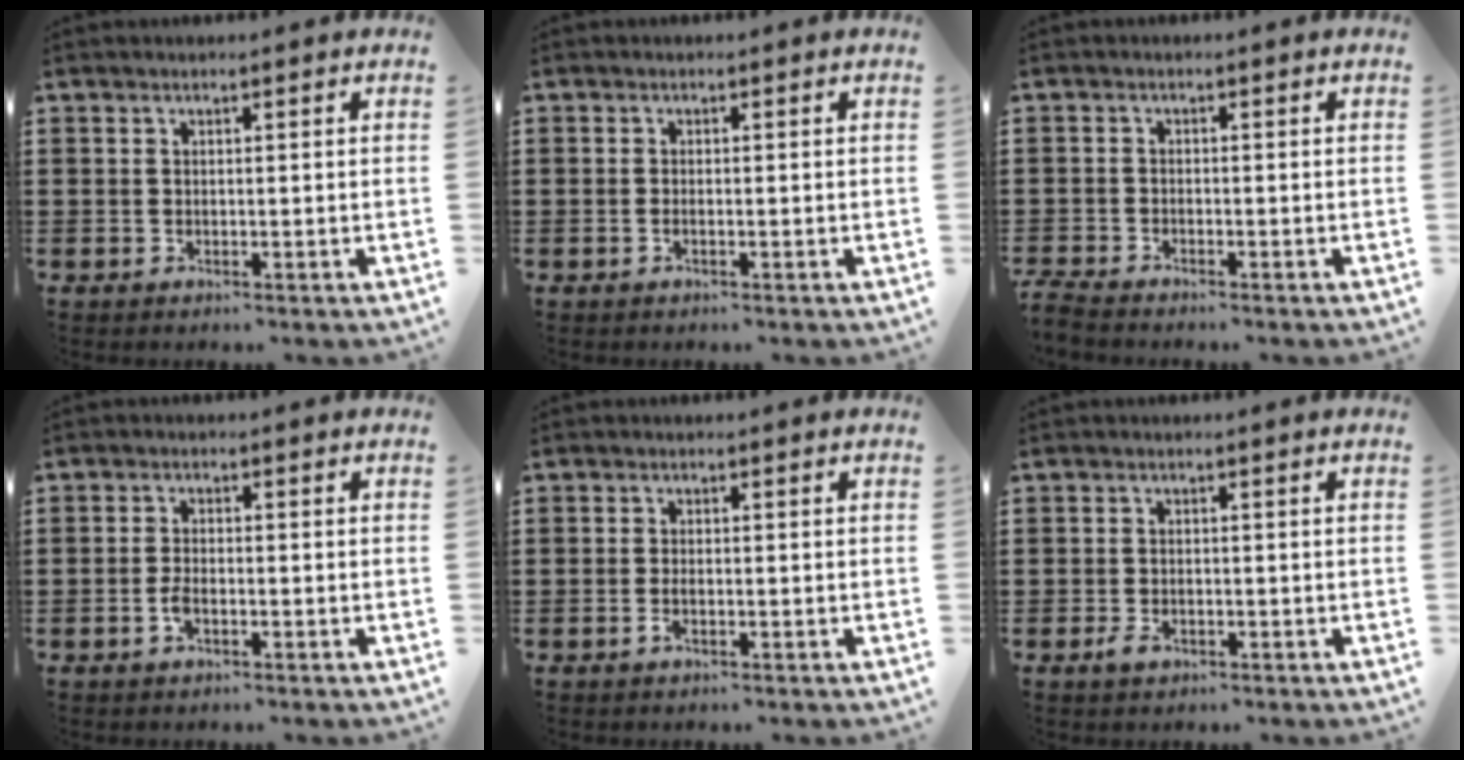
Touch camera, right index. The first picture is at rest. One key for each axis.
{"total": 0.6, "fx": -0.4, "fy": 0.0, "fz": 0.5, "tx": -0.009, "ty": -0.002, "tz": -0.007}
{"total": 2.1, "fx": -2.1, "fy": 0.0, "fz": 0.1, "tx": -0.013, "ty": -0.002, "tz": -0.046}
{"total": 2.4, "fx": -1.1, "fy": 0.8, "fz": 1.9, "tx": -0.052, "ty": -0.004, "tz": -0.024}
{"total": 1.4, "fx": -0.6, "fy": 0.3, "fz": 1.2, "tx": -0.032, "ty": -0.008, "tz": -0.011}
{"total": 1.6, "fx": -0.9, "fy": 1.0, "fz": 1.0, "tx": -0.026, "ty": -0.003, "tz": -0.018}